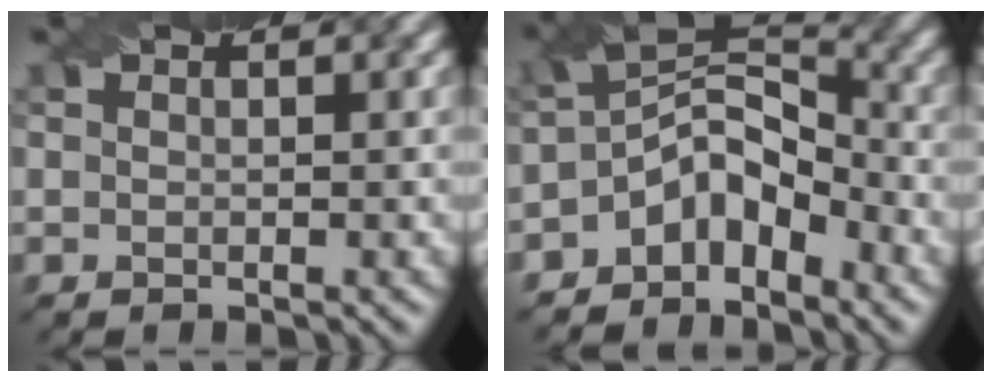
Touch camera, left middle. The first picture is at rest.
{"total": 6.1, "force": [-3.5, 3.4, 3.6], "torque": [-0.045, 0.009, -0.078]}